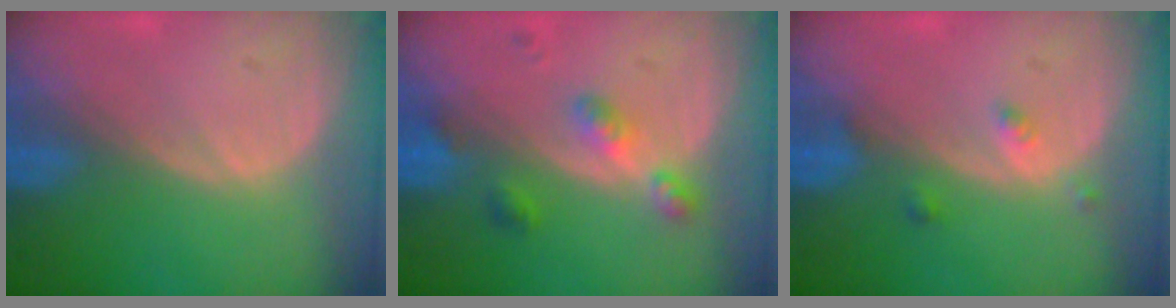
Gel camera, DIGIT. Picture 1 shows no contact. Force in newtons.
{"total": 4.7, "press": 4.2, "slide": 2.0}
{"total": 1.8, "press": 1.8, "slide": 0.1}